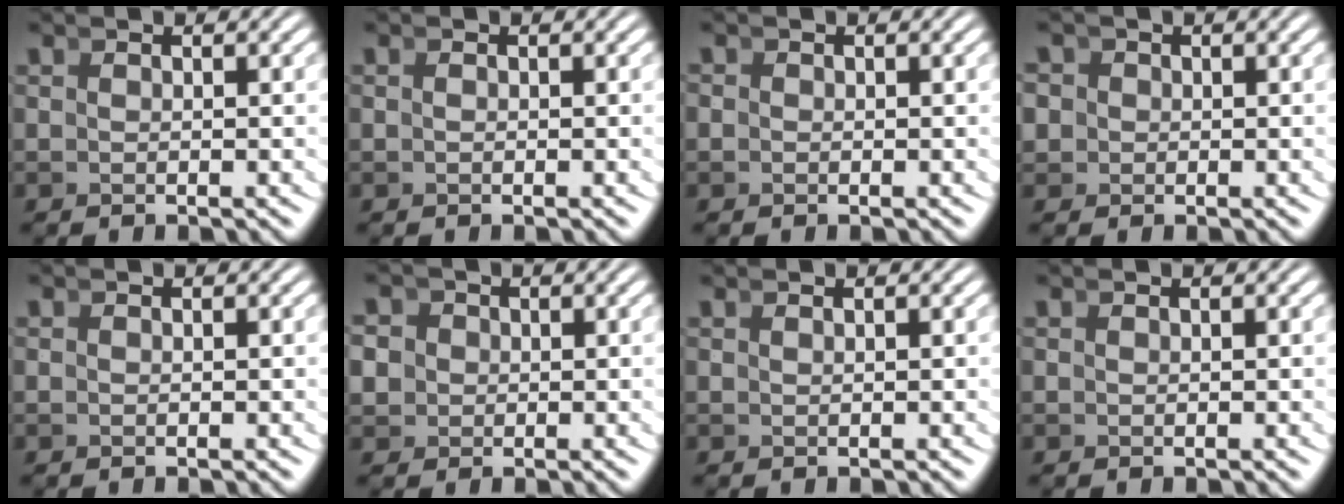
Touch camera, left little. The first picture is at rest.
{"total": 0.0}
{"total": 1.2, "force": [-0.2, 1.1, 0.2], "torque": [-0.007, -0.002, -0.005]}
{"total": 3.1, "force": [-0.2, 3.0, 0.9], "torque": [-0.025, -0.006, -0.005]}
{"total": 0.0}
{"total": 3.7, "force": [0.0, 3.5, 1.3], "torque": [-0.031, -0.006, -0.003]}
{"total": 0.5, "force": [0.4, -0.4, -0.1], "torque": [0.010, 0.007, 0.008]}
{"total": 0.0}